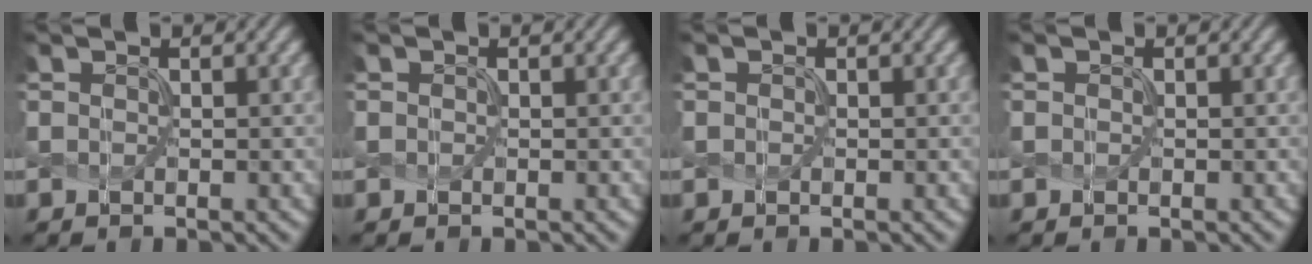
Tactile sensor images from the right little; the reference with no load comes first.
{"total": 0.0}
{"total": 0.0}
{"total": 0.0}